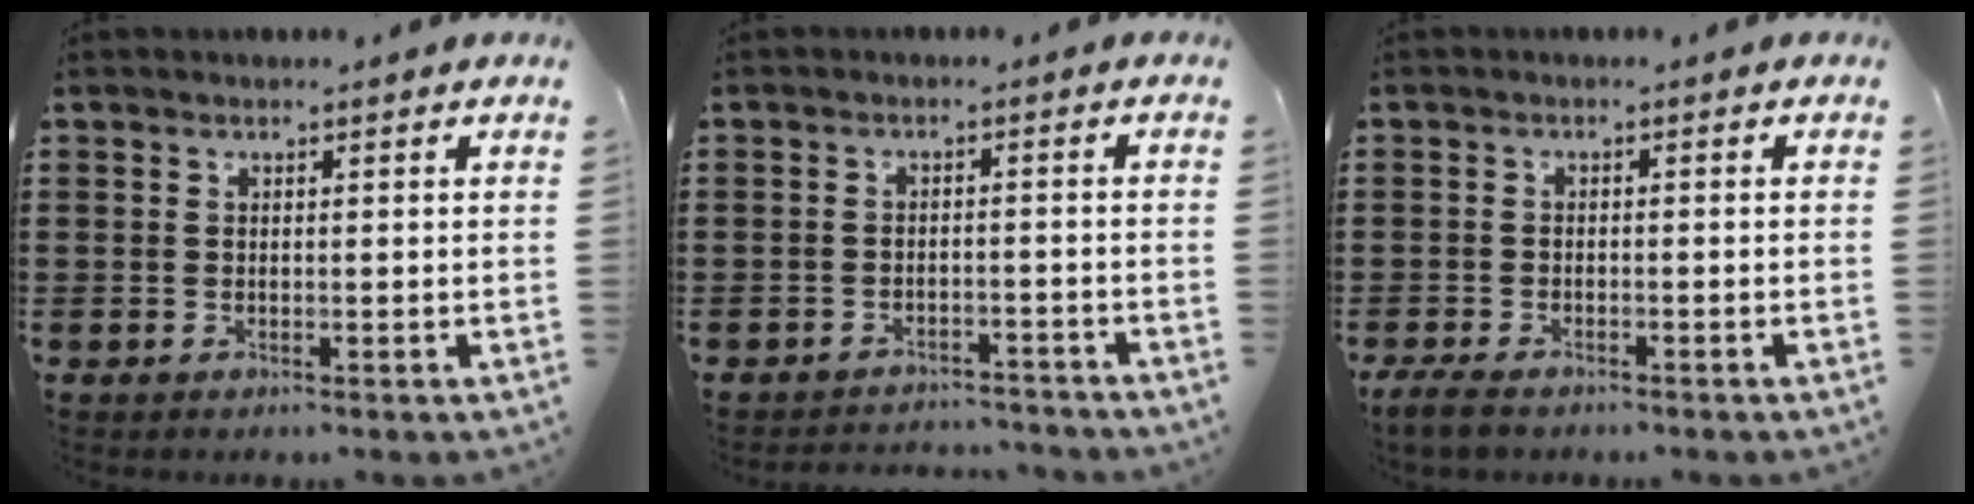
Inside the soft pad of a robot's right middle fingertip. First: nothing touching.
{"total": 2.5, "force": [-2.5, 0.2, 0.0], "torque": [-0.006, 0.001, -0.054]}
{"total": 2.2, "force": [-1.7, 0.7, 1.1], "torque": [-0.034, 0.000, -0.039]}